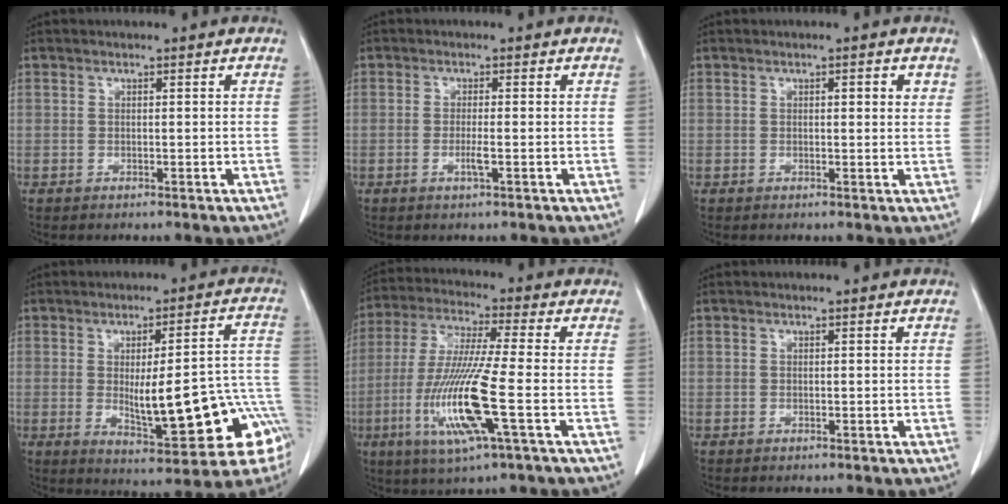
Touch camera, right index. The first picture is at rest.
{"total": 1.9, "force": [-0.7, 0.0, 1.8], "torque": [-0.037, -0.003, -0.012]}
{"total": 1.9, "force": [0.9, 0.6, 1.6], "torque": [-0.019, 0.001, 0.008]}
{"total": 18.7, "force": [-4.6, 4.4, 17.6], "torque": [-0.152, 0.028, -0.039]}
{"total": 14.1, "force": [-4.0, 0.1, 13.5], "torque": [-0.285, -0.019, -0.081]}
{"total": 0.0}